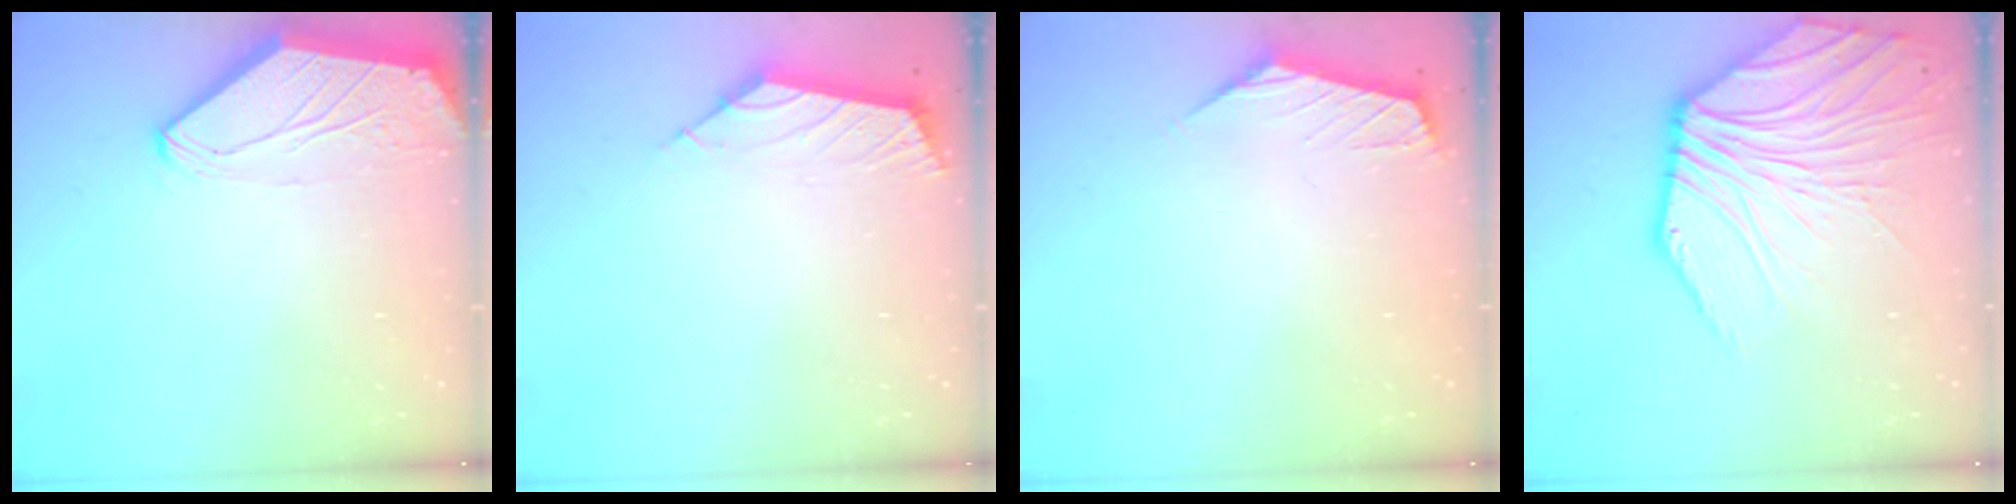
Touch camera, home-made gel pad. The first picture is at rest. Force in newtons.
{"total": 2.7, "press": 2.6, "slide": 0.7}
{"total": 0.8, "press": 0.7, "slide": 0.4}
{"total": 9.5, "press": 9.3, "slide": 1.7}